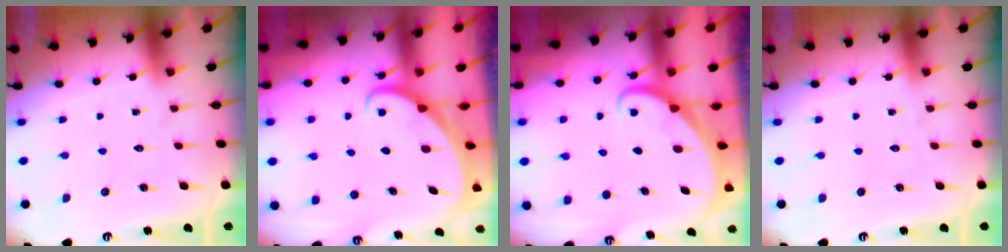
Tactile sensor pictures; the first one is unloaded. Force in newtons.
{"total": 1.9, "press": 1.9, "slide": 0.1}
{"total": 1.9, "press": 1.9, "slide": 0.1}
{"total": 0.0}